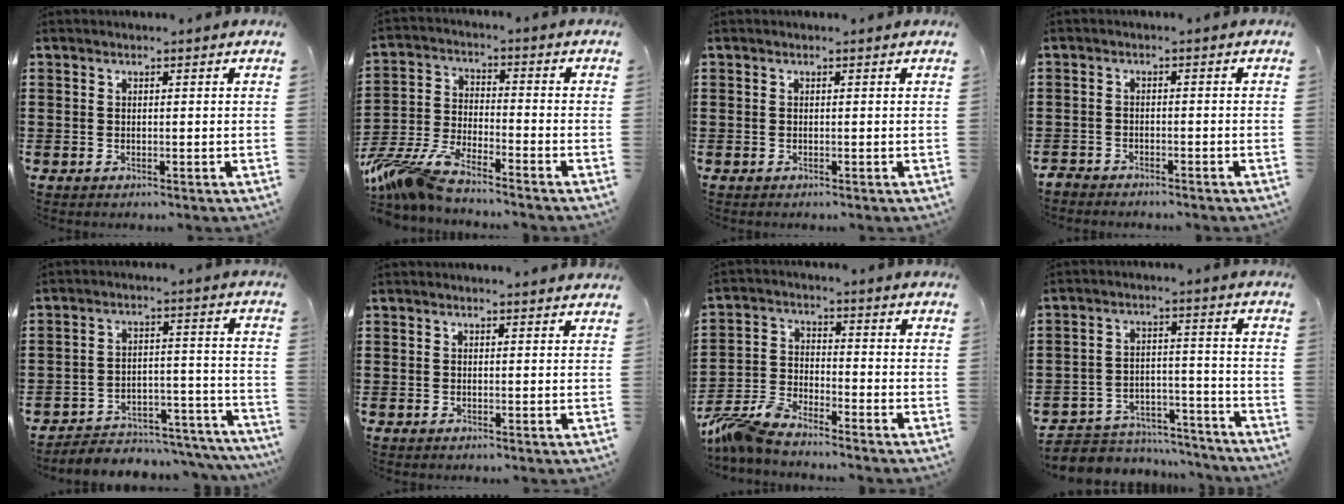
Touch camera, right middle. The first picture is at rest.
{"total": 7.8, "force": [-7.0, 0.7, 3.2], "torque": [-0.092, -0.008, -0.146]}
{"total": 0.0}
{"total": 2.3, "force": [-2.3, 0.3, -0.1], "torque": [-0.005, -0.001, -0.049]}
{"total": 4.4, "force": [-4.2, 1.2, 0.5], "torque": [-0.013, 0.010, -0.088]}
{"total": 0.7, "force": [0.7, 0.1, 0.2], "torque": [0.002, -0.003, 0.011]}
{"total": 6.3, "force": [-5.8, 0.8, 2.3], "torque": [-0.077, -0.009, -0.120]}
{"total": 5.5, "force": [-5.3, 1.3, 0.2], "torque": [-0.012, 0.015, -0.110]}